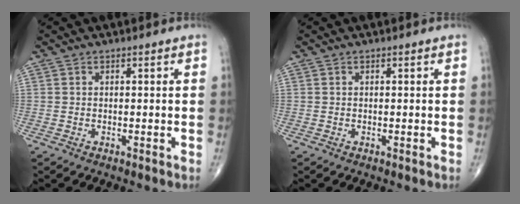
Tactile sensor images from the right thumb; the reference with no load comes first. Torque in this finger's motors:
{"motor_torque": [-0.05, -0.07, 0.01, -0.02, 0.00]}